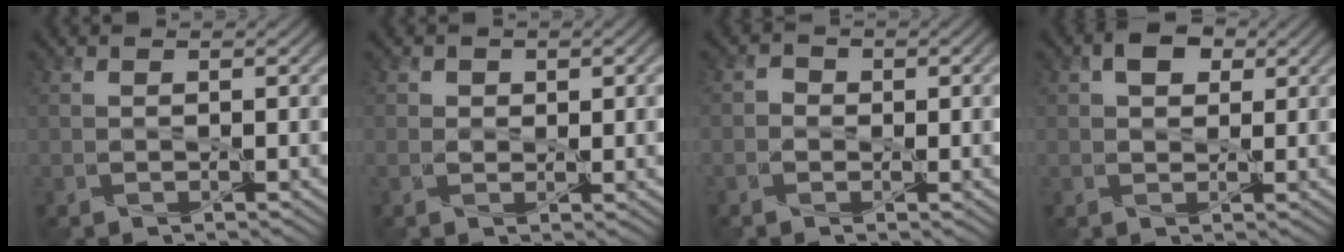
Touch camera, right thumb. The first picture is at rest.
{"total": 1.4, "force": [0.4, 1.2, 0.6], "torque": [-0.012, -0.002, 0.003]}
{"total": 1.5, "force": [-0.5, 1.3, 0.5], "torque": [-0.006, -0.001, -0.014]}
{"total": 3.5, "force": [1.3, 2.3, 2.3], "torque": [-0.043, 0.007, 0.016]}